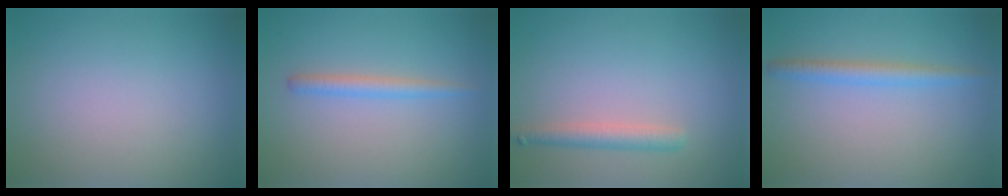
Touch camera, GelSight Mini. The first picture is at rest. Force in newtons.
{"total": 1.7, "press": 1.7, "slide": 0.2}
{"total": 2.2, "press": 2.2, "slide": 0.1}
{"total": 2.1, "press": 2.1, "slide": 0.2}